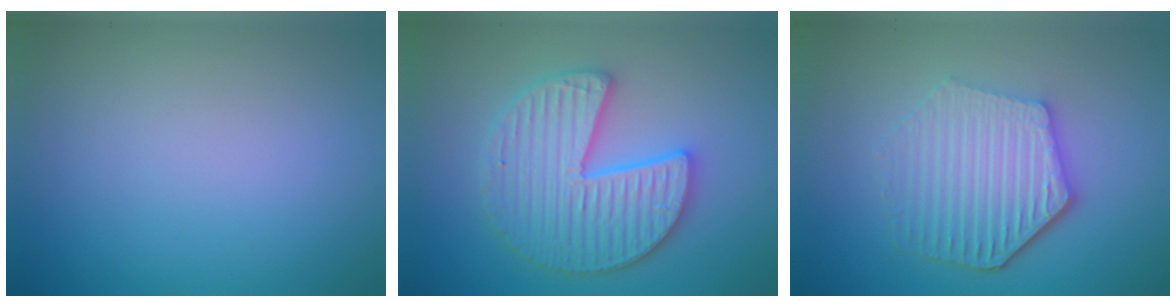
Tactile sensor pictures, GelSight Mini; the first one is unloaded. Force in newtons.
{"total": 6.1, "press": 6.0, "slide": 1.0}
{"total": 5.7, "press": 4.4, "slide": 3.6}